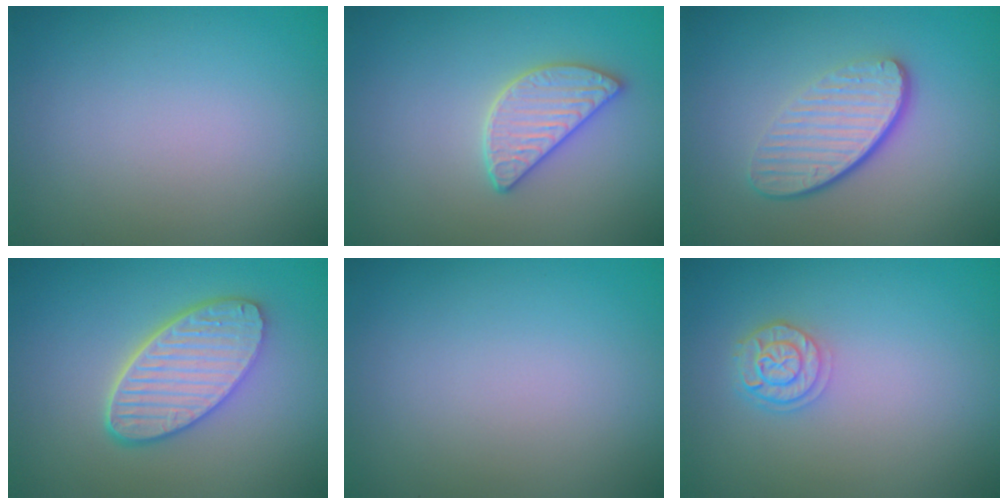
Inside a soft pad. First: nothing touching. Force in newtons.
{"total": 2.9, "press": 2.8, "slide": 0.9}
{"total": 4.3, "press": 3.1, "slide": 3.0}
{"total": 5.7, "press": 4.5, "slide": 3.5}
{"total": 0.0}
{"total": 2.5, "press": 2.1, "slide": 1.4}